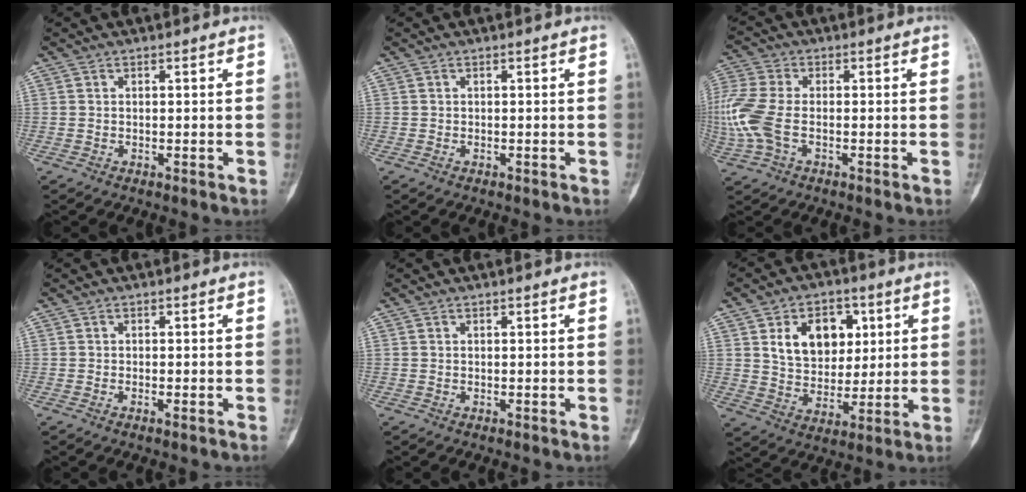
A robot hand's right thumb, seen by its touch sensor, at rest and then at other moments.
{"total": 0.0}
{"total": 11.8, "force": [-1.7, 7.0, 9.4], "torque": [-0.250, 0.012, -0.032]}
{"total": 0.9, "force": [-0.5, 0.2, 0.7], "torque": [-0.016, 0.003, -0.009]}
{"total": 0.0}
{"total": 12.8, "force": [4.1, 9.0, 8.0], "torque": [-0.081, -0.013, 0.074]}